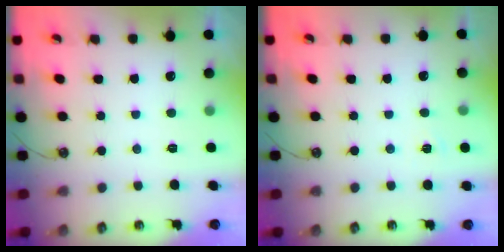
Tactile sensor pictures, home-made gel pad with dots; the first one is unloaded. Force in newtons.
{"total": 3.0, "press": 2.9, "slide": 0.4}